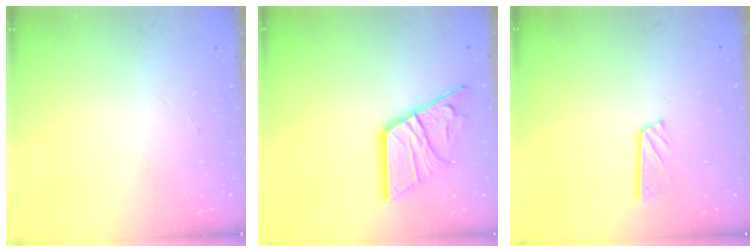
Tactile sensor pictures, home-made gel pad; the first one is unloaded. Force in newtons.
{"total": 17.1, "press": 17.0, "slide": 1.9}
{"total": 4.7, "press": 4.7, "slide": 0.4}